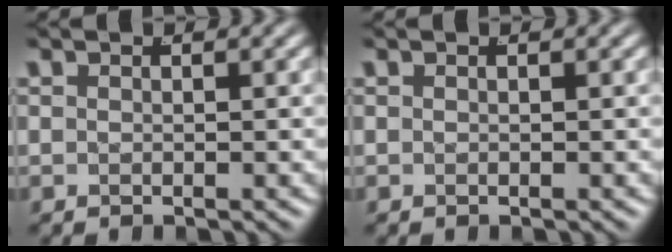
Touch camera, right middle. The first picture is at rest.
{"total": 0.0}